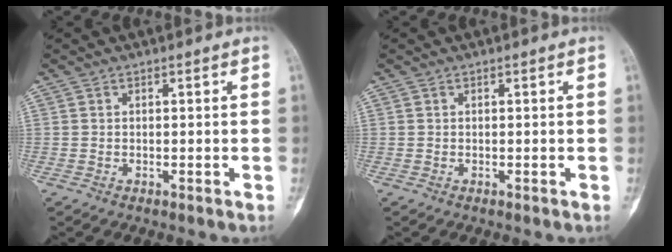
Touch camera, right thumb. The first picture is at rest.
{"total": 0.0}